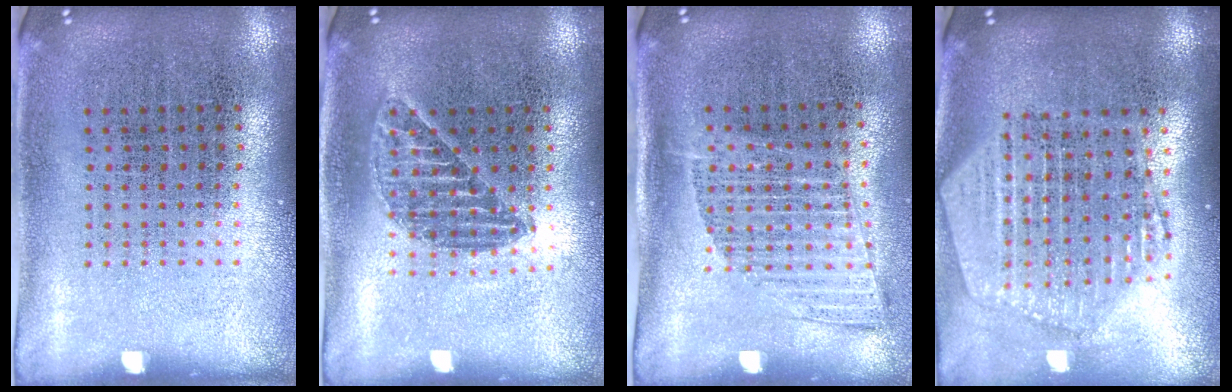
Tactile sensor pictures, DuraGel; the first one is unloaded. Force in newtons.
{"total": 1.2, "press": 1.1, "slide": 0.4}
{"total": 1.3, "press": 1.1, "slide": 0.8}
{"total": 2.3, "press": 2.0, "slide": 1.1}